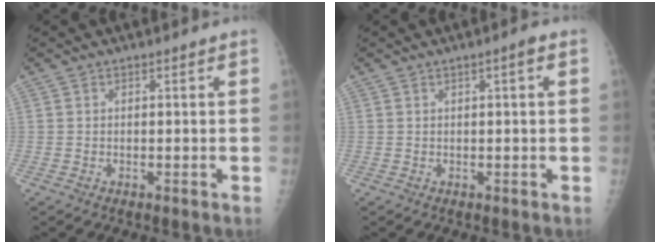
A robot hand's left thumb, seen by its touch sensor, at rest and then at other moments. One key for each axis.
{"total": 1.6, "fx": 0.5, "fy": 0.1, "fz": 1.5, "tx": -0.028, "ty": 0.002, "tz": 0.008}